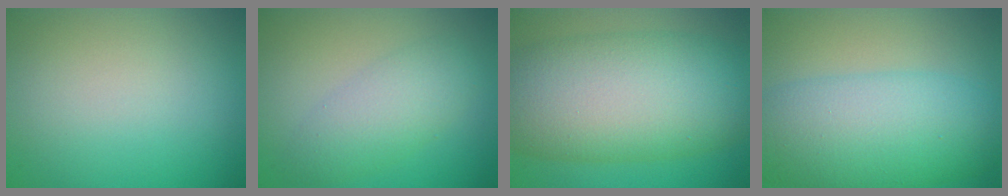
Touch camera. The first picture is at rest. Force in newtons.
{"total": 3.8, "press": 3.8, "slide": 0.1}
{"total": 13.1, "press": 13.1, "slide": 0.5}
{"total": 9.1, "press": 9.1, "slide": 0.2}